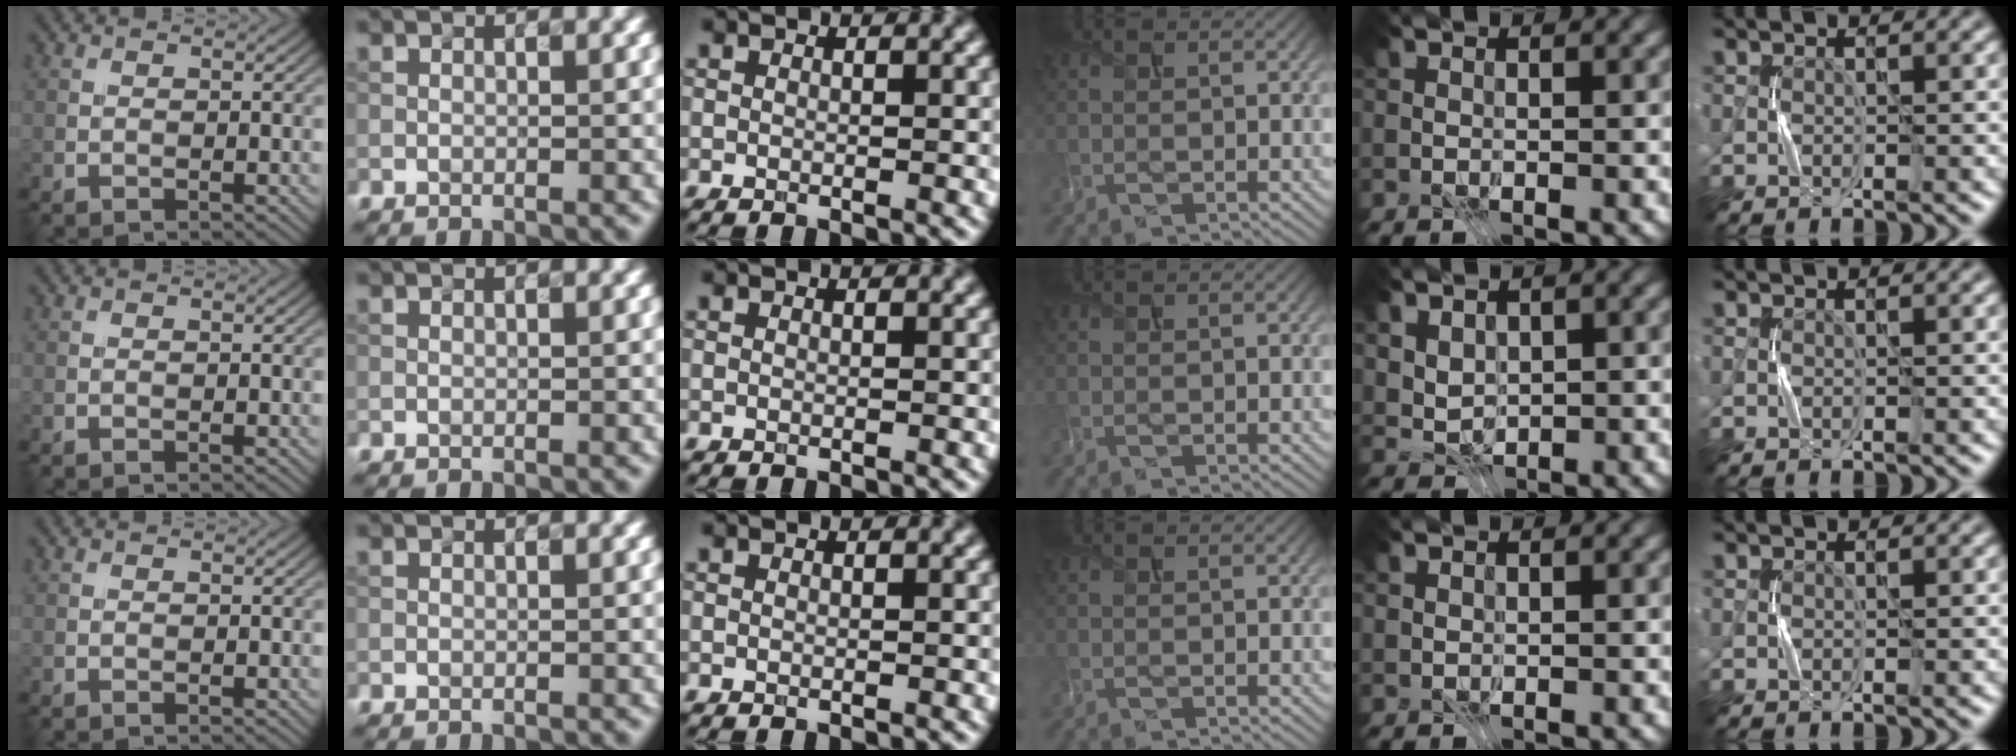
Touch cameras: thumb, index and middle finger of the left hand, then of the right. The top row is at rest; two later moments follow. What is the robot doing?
{"motion": "press", "object": "joystick"}